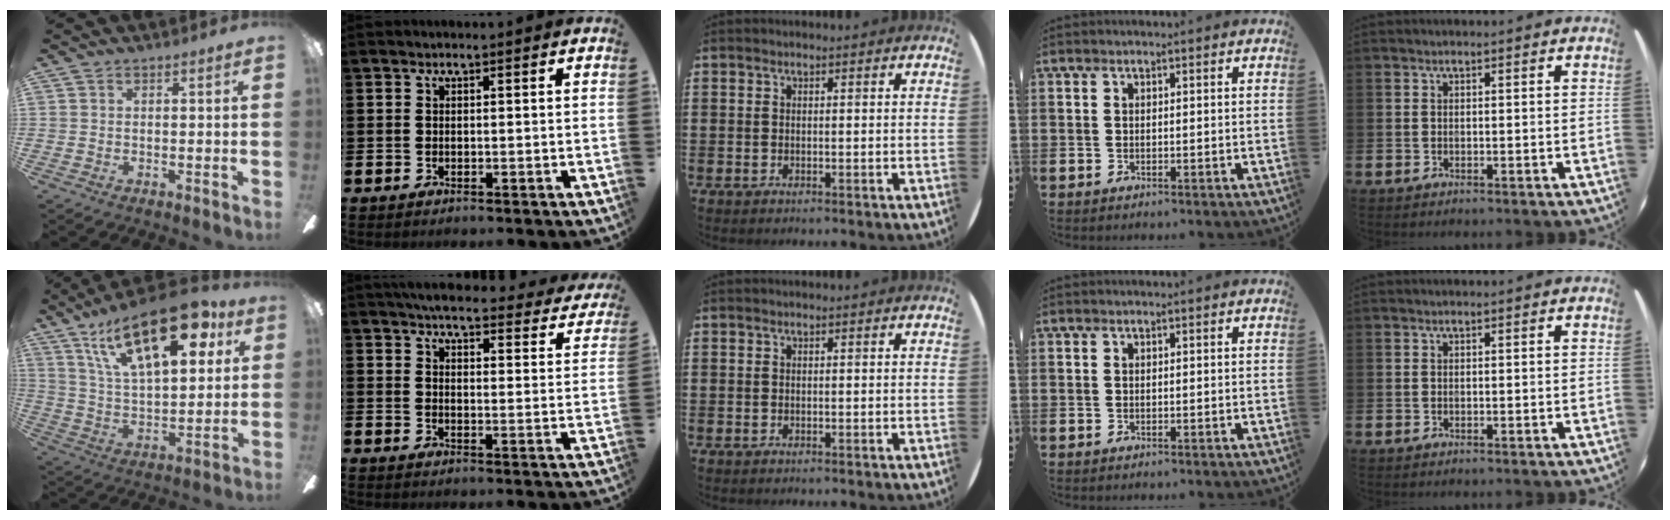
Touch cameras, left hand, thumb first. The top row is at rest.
{"thumb": {"total": 25.1, "force": [13.0, 11.5, 18.2], "torque": [-0.292, -0.048, 0.215]}, "index": {"total": 5.2, "force": [5.0, 0.7, 1.3], "torque": [-0.035, -0.037, 0.083]}}